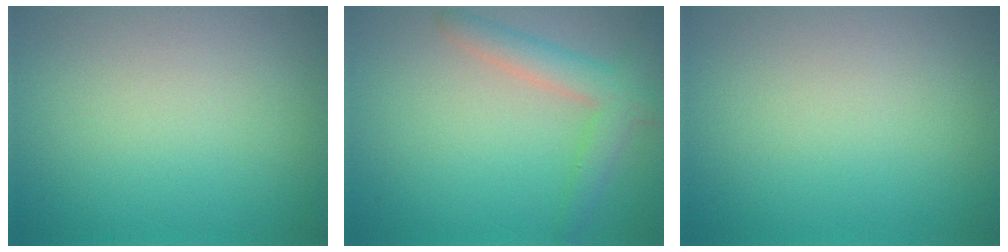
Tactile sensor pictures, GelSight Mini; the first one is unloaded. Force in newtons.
{"total": 3.6, "press": 3.6, "slide": 0.2}
{"total": 0.0}